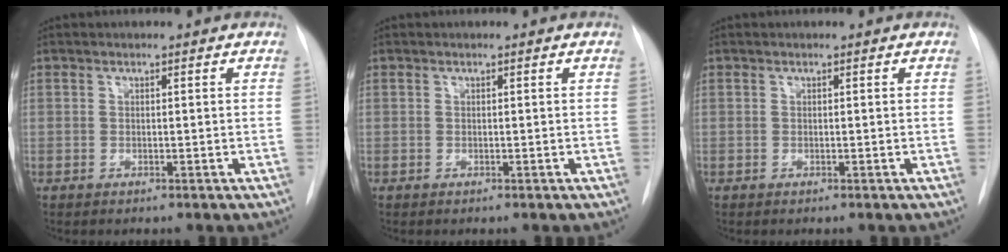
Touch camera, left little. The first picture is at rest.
{"total": 0.0}
{"total": 0.0}